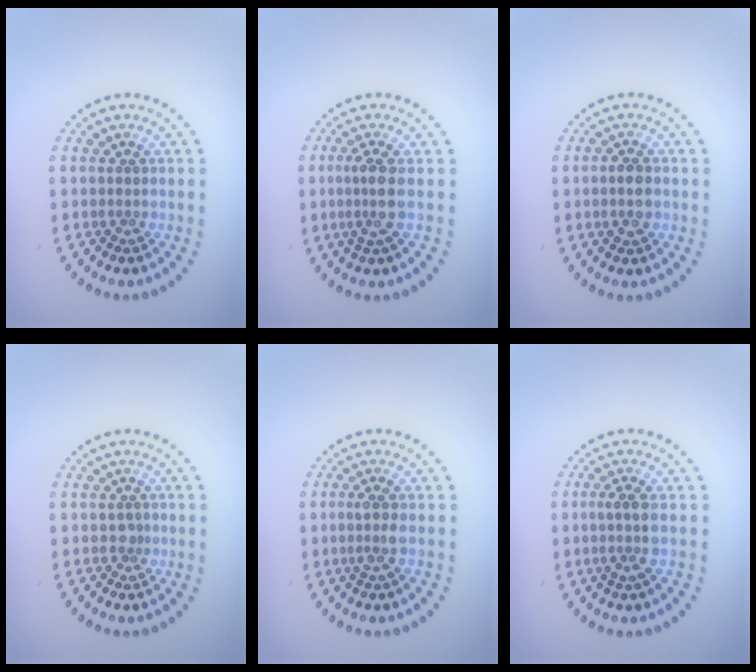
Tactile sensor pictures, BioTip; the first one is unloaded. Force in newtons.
{"total": 2.3, "press": 1.9, "slide": 1.3}
{"total": 1.9, "press": 1.9, "slide": 0.1}
{"total": 0.8, "press": 0.6, "slide": 0.5}
{"total": 1.5, "press": 1.2, "slide": 1.0}
{"total": 2.0, "press": 1.7, "slide": 1.2}